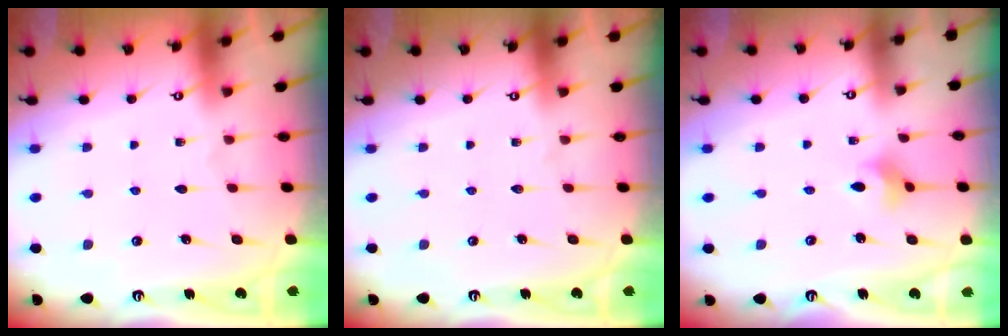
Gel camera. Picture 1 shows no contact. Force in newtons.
{"total": 0.0}
{"total": 2.6, "press": 2.6, "slide": 0.4}